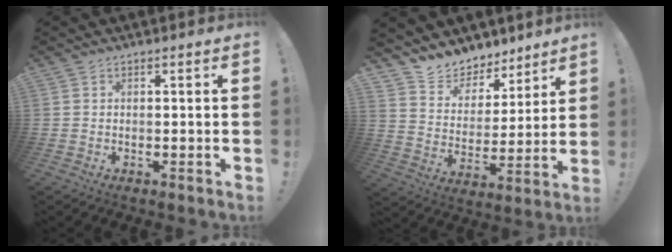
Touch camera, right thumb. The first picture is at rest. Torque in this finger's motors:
{"motor_torque": [-0.02, 0.08, 0.06, 0.10, 0.00]}